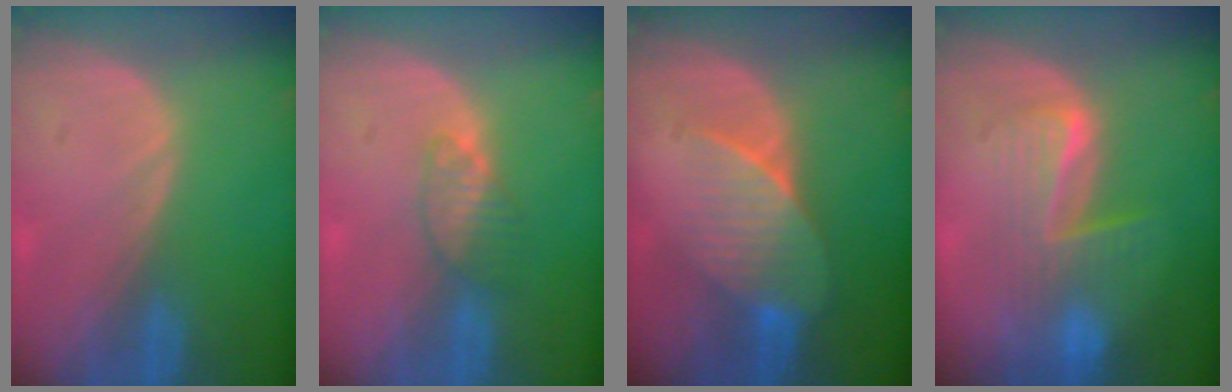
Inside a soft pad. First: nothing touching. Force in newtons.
{"total": 3.4, "press": 3.2, "slide": 1.1}
{"total": 7.2, "press": 6.6, "slide": 2.8}
{"total": 6.5, "press": 6.4, "slide": 1.2}